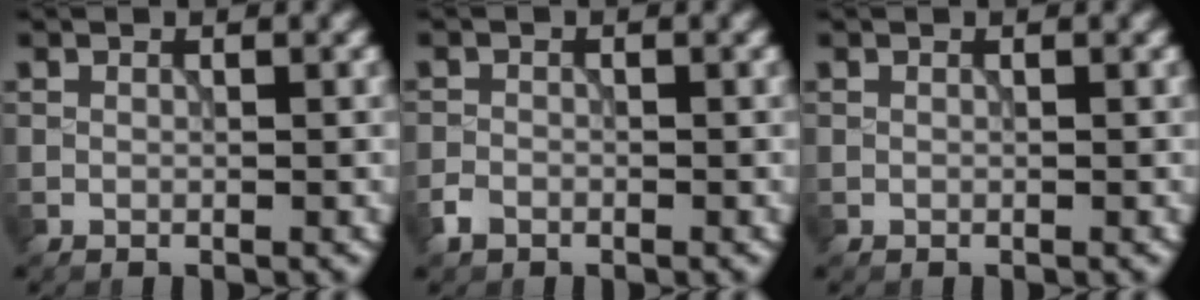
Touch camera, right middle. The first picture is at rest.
{"total": 1.3, "force": [-0.9, 0.9, 0.4], "torque": [-0.004, 0.001, -0.022]}
{"total": 0.0}